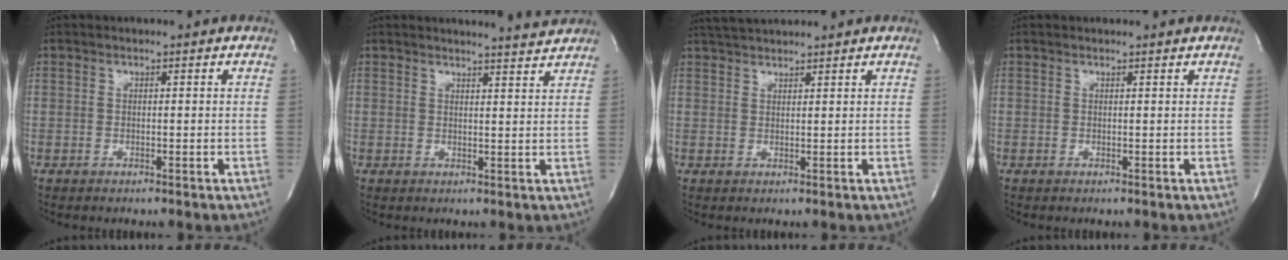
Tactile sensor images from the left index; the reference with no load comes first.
{"total": 3.8, "force": [3.7, -0.7, 0.0], "torque": [-0.011, -0.017, 0.038]}
{"total": 4.4, "force": [4.2, 0.2, 1.4], "torque": [-0.029, 0.028, 0.077]}
{"total": 0.9, "force": [0.9, 0.0, 0.0], "torque": [-0.008, -0.001, 0.008]}